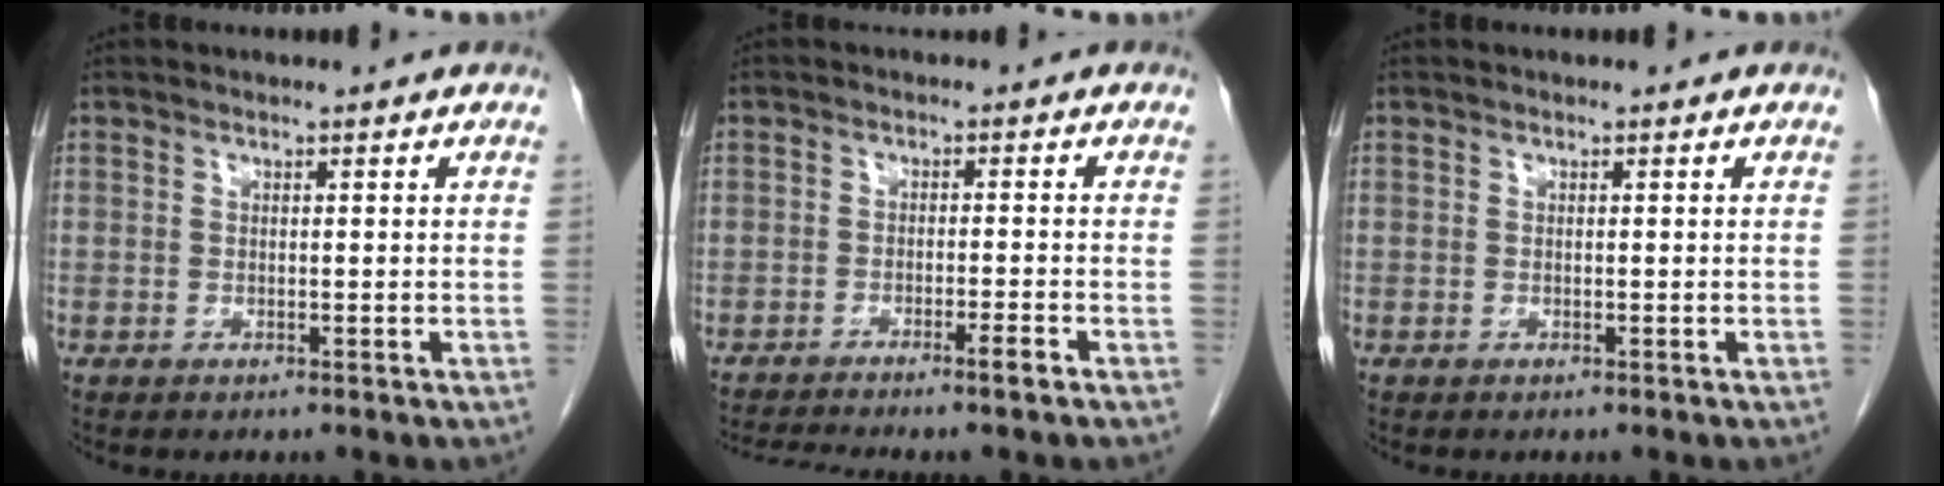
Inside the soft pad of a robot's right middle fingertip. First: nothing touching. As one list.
[{"total": 6.1, "force": [-4.8, -0.7, 3.8], "torque": [-0.058, -0.006, -0.079]}, {"total": 0.0}]